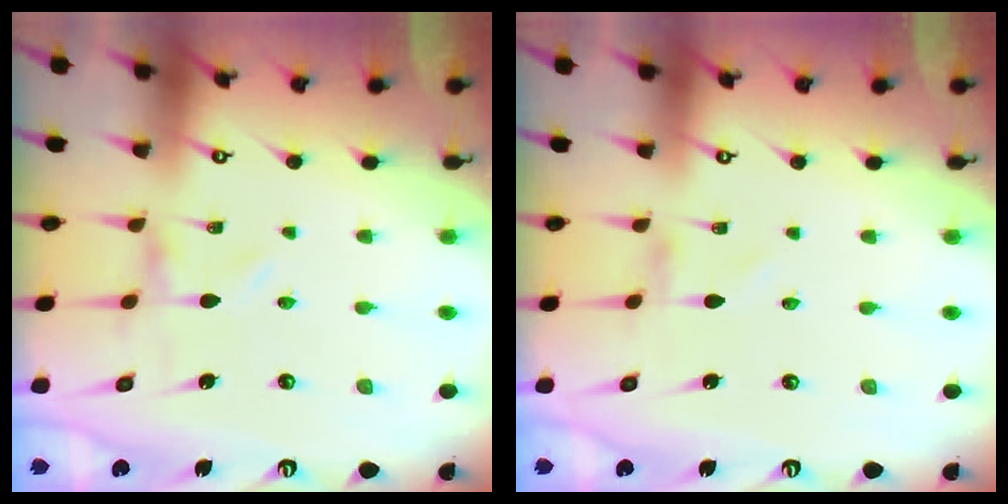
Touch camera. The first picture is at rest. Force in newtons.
{"total": 1.1, "press": 1.1, "slide": 0.1}